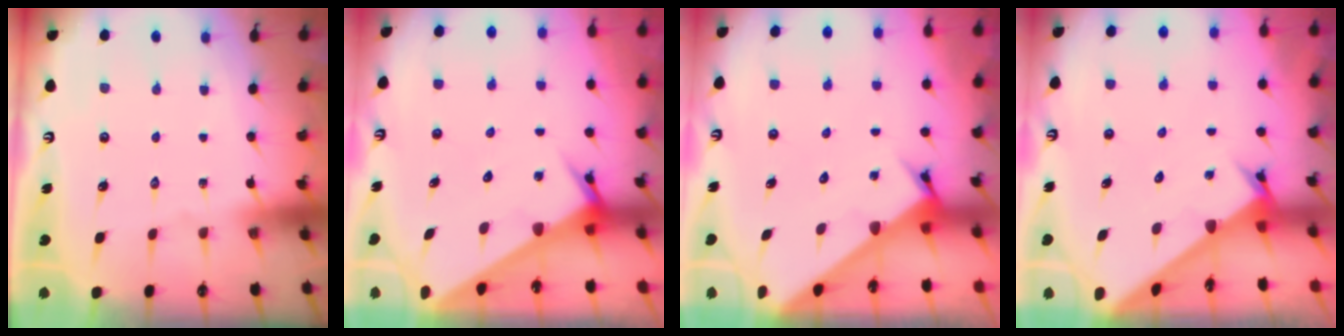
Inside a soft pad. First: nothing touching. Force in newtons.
{"total": 3.6, "press": 3.6, "slide": 0.3}
{"total": 3.3, "press": 3.3, "slide": 0.2}
{"total": 2.8, "press": 2.7, "slide": 0.3}